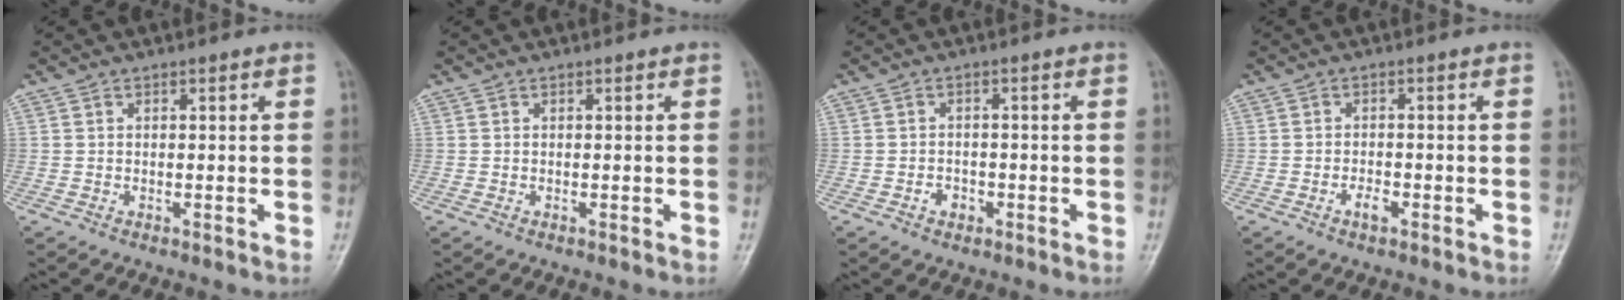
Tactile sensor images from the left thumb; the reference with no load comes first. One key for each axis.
{"total": 0.0}
{"total": 2.4, "fx": -1.1, "fy": 1.8, "fz": 1.1, "tx": -0.007, "ty": 0.012, "tz": -0.017}
{"total": 2.3, "fx": -1.2, "fy": 1.1, "fz": 1.6, "tx": -0.026, "ty": 0.008, "tz": -0.022}